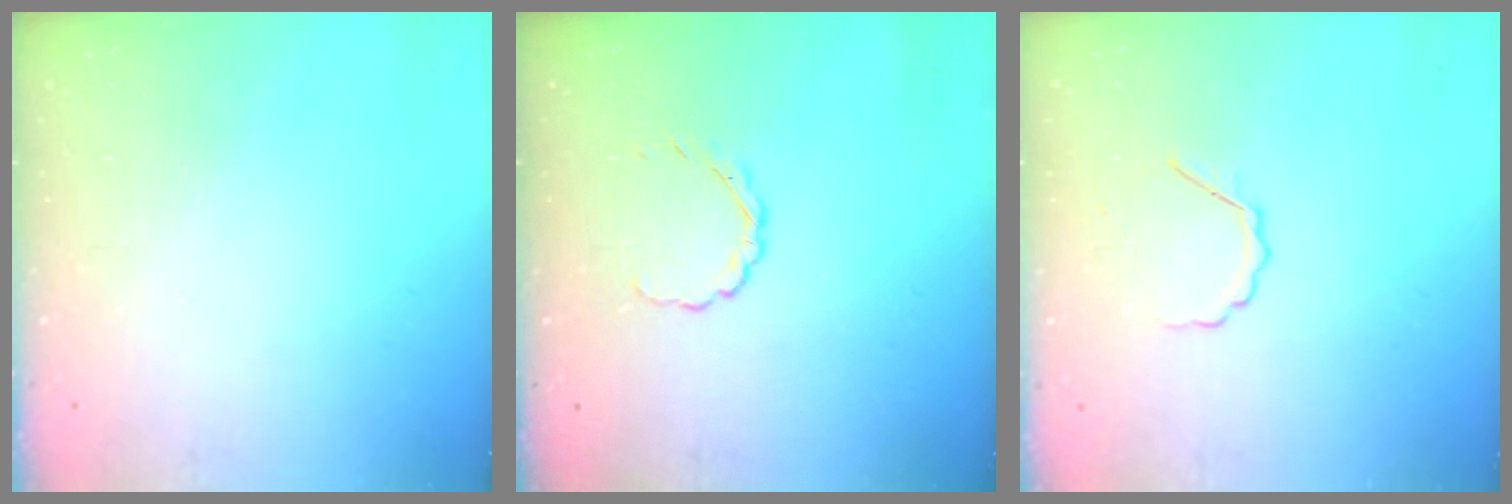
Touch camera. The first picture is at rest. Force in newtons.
{"total": 2.3, "press": 2.1, "slide": 0.8}
{"total": 3.3, "press": 3.3, "slide": 0.5}